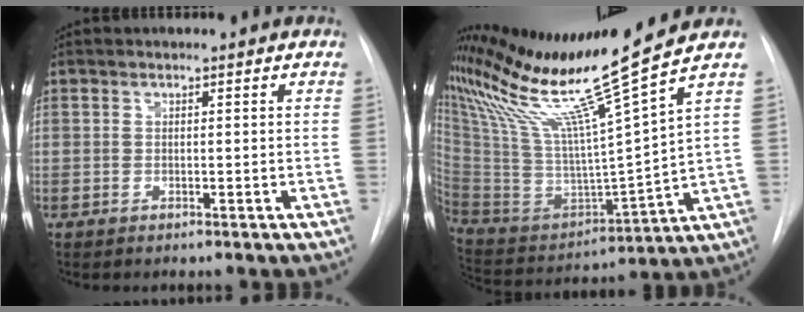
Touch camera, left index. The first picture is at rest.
{"total": 20.3, "force": [15.4, -3.6, 12.8], "torque": [-0.224, -0.054, 0.282]}